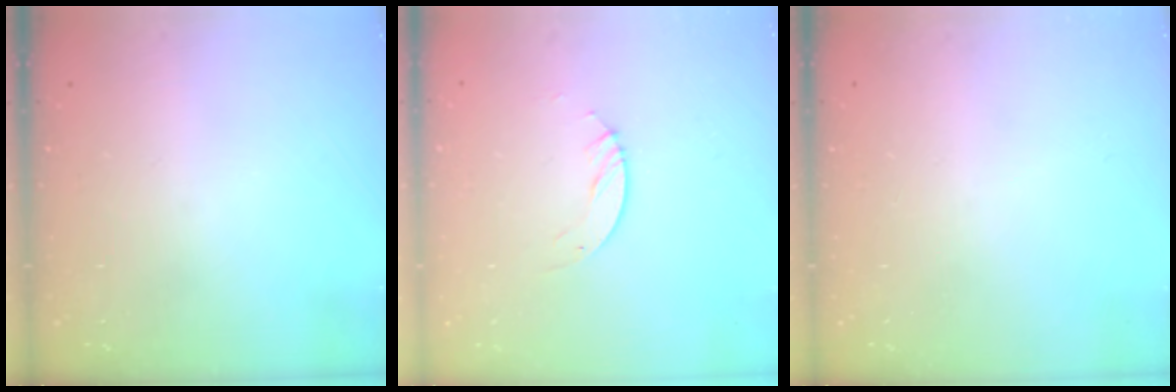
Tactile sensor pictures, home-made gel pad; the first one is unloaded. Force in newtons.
{"total": 4.2, "press": 4.1, "slide": 0.4}
{"total": 0.0}